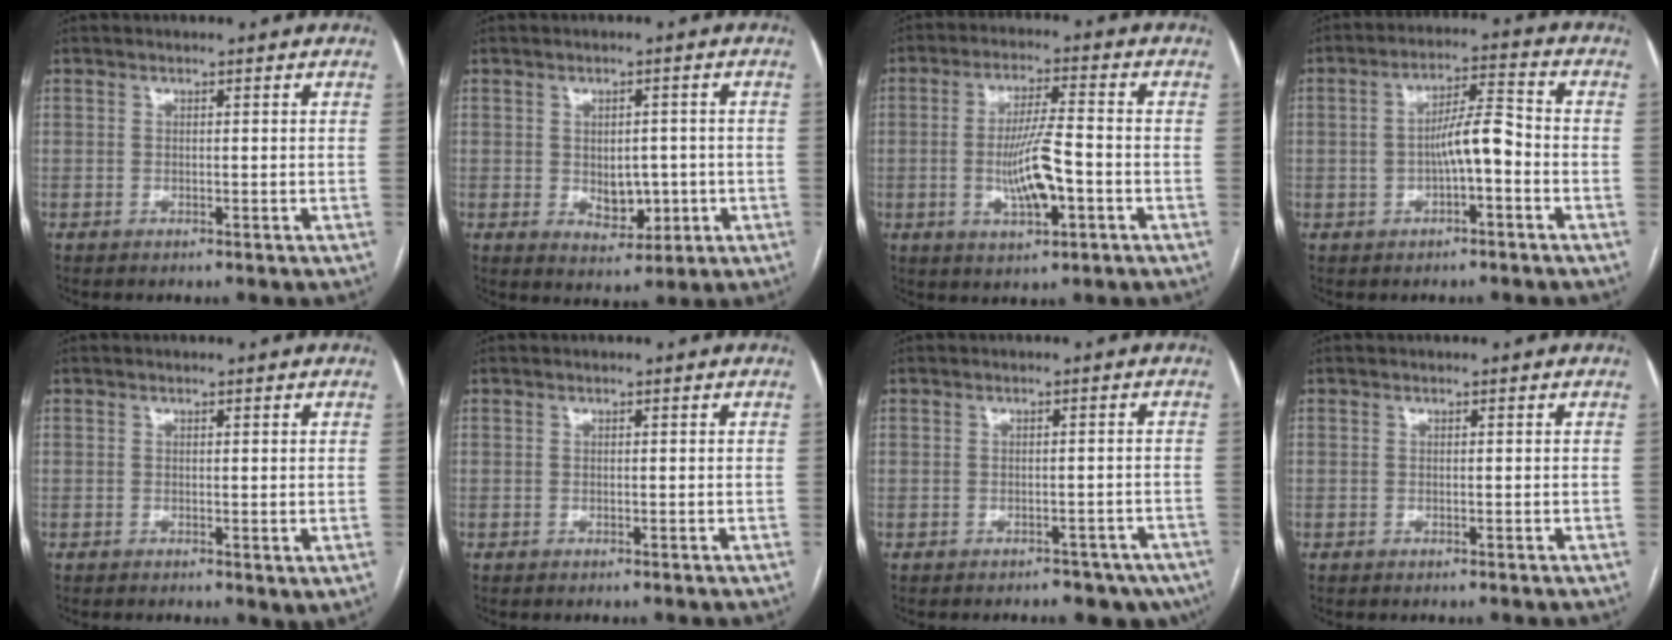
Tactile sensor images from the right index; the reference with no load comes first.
{"total": 5.4, "force": [-0.7, 3.5, 4.1], "torque": [-0.055, 0.000, 0.002]}
{"total": 8.6, "force": [-2.1, 1.5, 8.2], "torque": [-0.159, 0.000, -0.036]}
{"total": 6.8, "force": [-1.3, 1.8, 6.5], "torque": [-0.116, 0.025, -0.020]}
{"total": 1.6, "force": [0.2, 0.6, 1.5], "torque": [-0.027, -0.008, 0.005]}
{"total": 0.0}
{"total": 8.2, "force": [-6.1, 4.7, 3.0], "torque": [-0.021, 0.009, -0.066]}
{"total": 0.0}